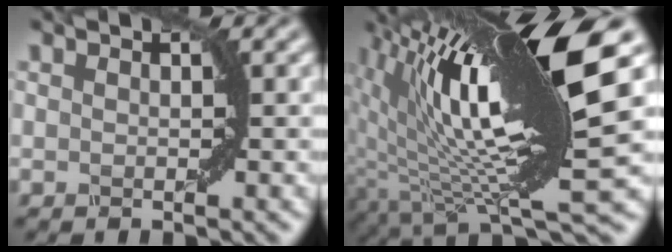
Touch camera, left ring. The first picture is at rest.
{"total": 15.6, "force": [3.7, 4.2, 14.5], "torque": [-0.236, 0.008, 0.071]}